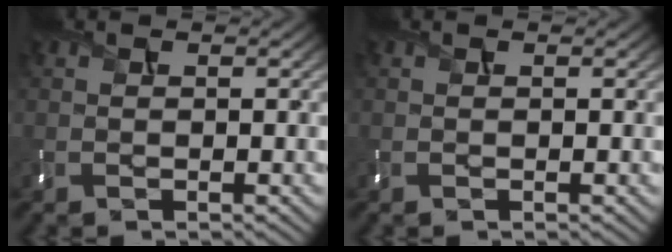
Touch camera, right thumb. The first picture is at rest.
{"total": 0.0}